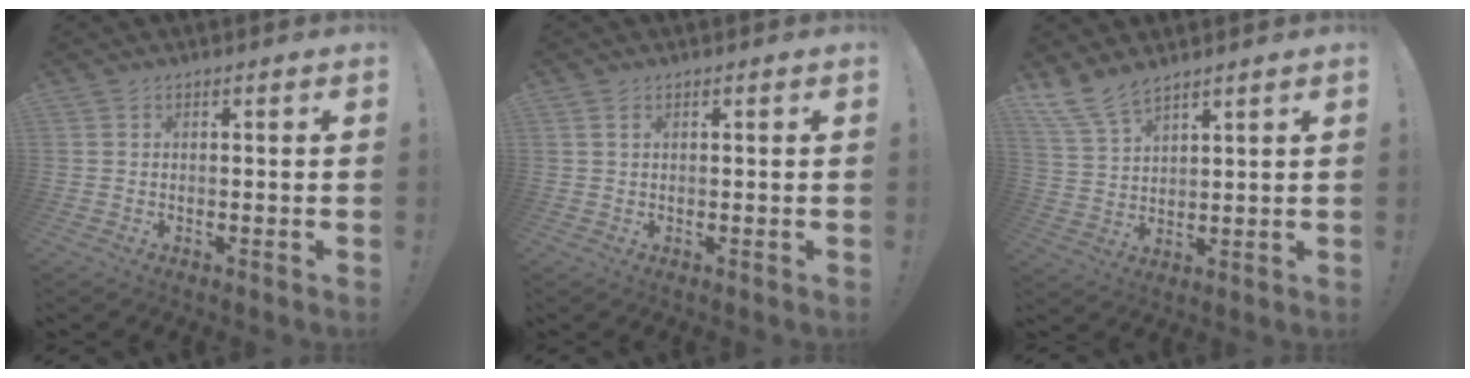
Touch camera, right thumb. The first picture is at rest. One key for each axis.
{"total": 1.2, "fx": 0.6, "fy": 0.6, "fz": 0.8, "tx": -0.012, "ty": 0.000, "tz": 0.011}
{"total": 8.1, "fx": 6.9, "fy": 2.7, "fz": 3.3, "tx": -0.082, "ty": -0.035, "tz": 0.136}